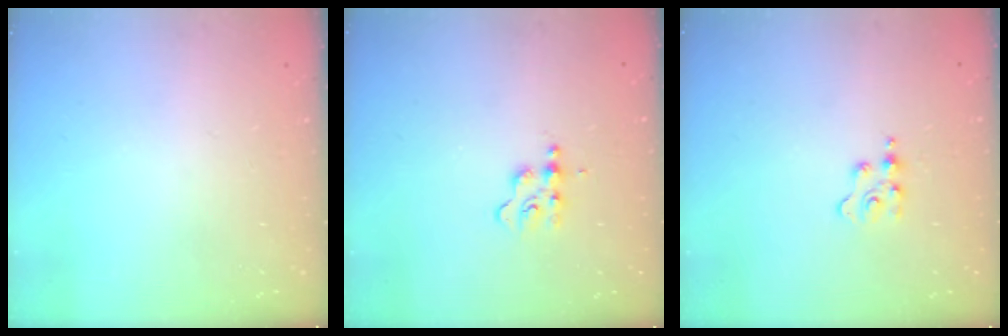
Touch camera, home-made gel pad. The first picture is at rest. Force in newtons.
{"total": 2.8, "press": 2.8, "slide": 0.3}
{"total": 2.8, "press": 2.8, "slide": 0.4}